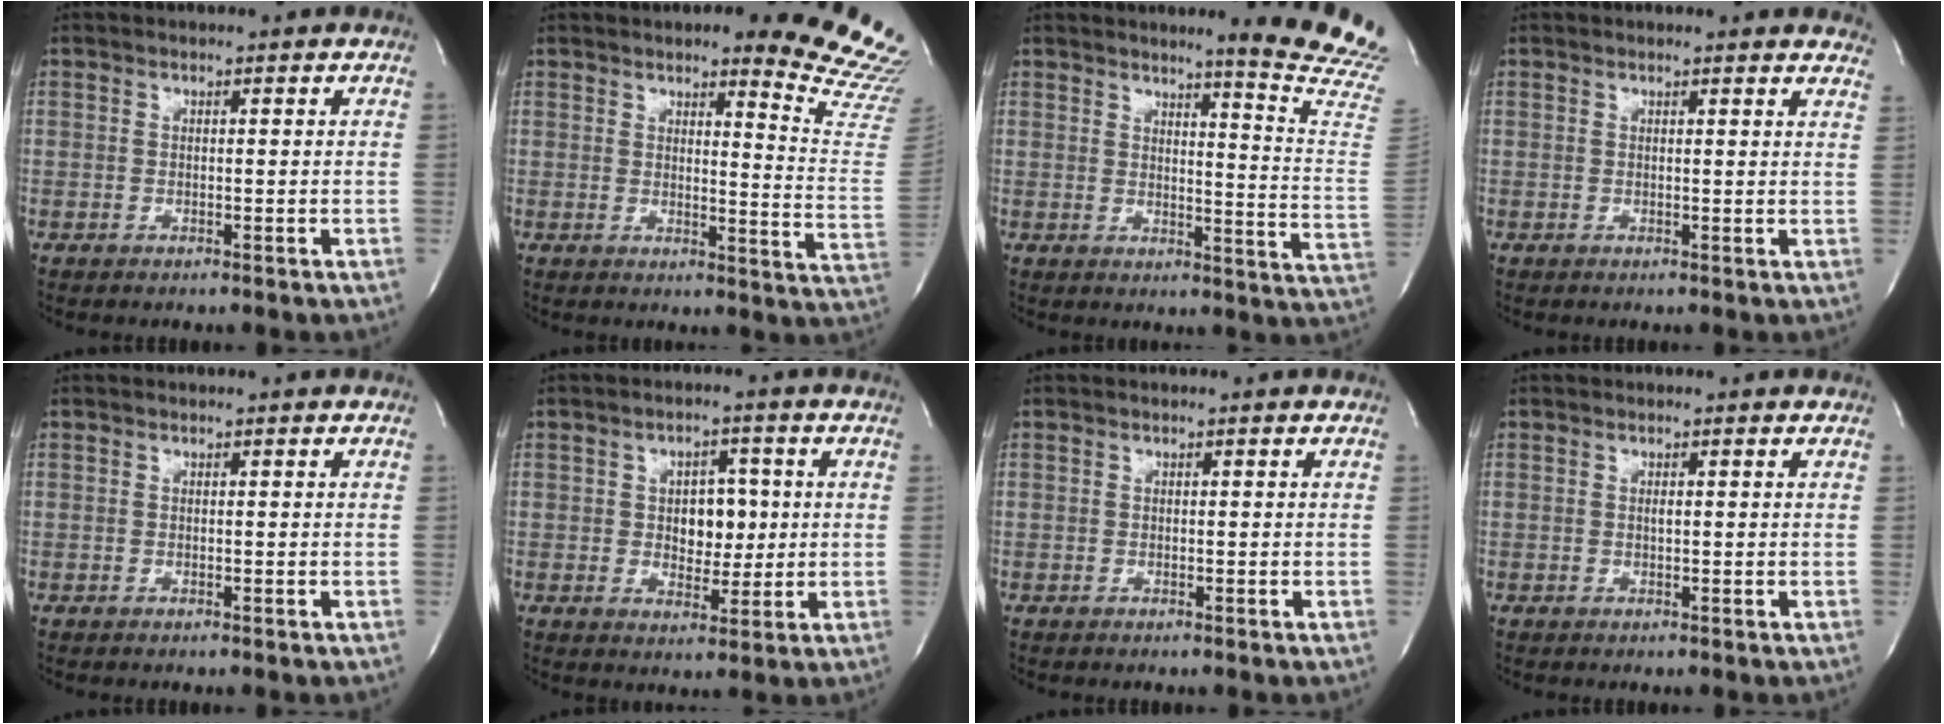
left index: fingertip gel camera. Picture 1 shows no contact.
{"total": 14.8, "force": [13.7, 0.7, 5.6], "torque": [-0.051, -0.121, 0.131]}
{"total": 14.8, "force": [13.5, -2.1, 5.5], "torque": [-0.073, -0.145, 0.140]}
{"total": 8.3, "force": [8.0, 1.7, 1.6], "torque": [0.005, -0.010, 0.058]}
{"total": 0.0}
{"total": 5.6, "force": [0.6, 3.6, 4.2], "torque": [-0.053, 0.010, 0.016]}
{"total": 0.0}
{"total": 0.6, "force": [0.2, 0.2, 0.5], "torque": [-0.016, -0.001, 0.002]}